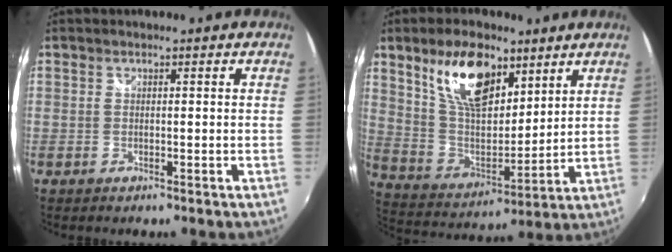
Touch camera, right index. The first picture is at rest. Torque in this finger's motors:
{"motor_torque": [1.03, 0.96, 0.49, 0.17]}